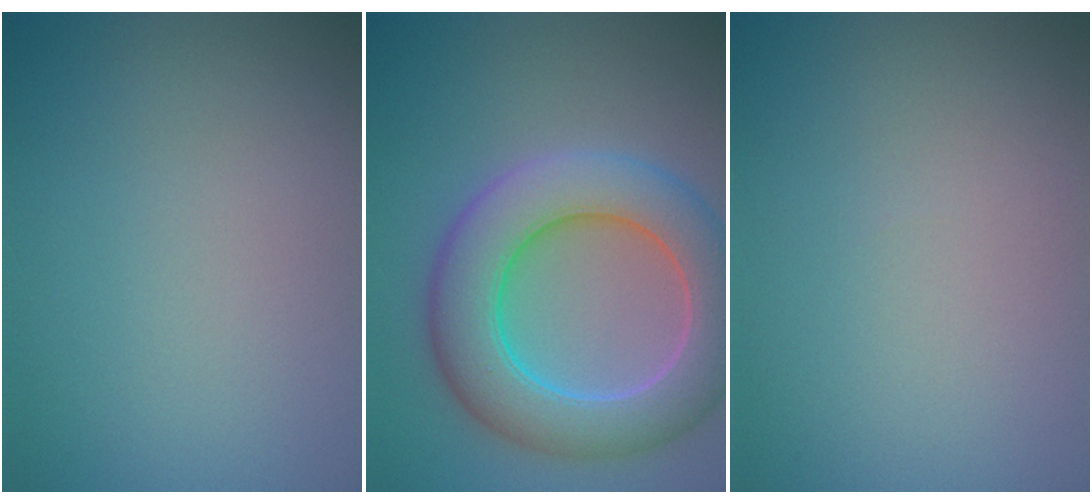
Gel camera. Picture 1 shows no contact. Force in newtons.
{"total": 8.5, "press": 8.4, "slide": 0.4}
{"total": 0.0}